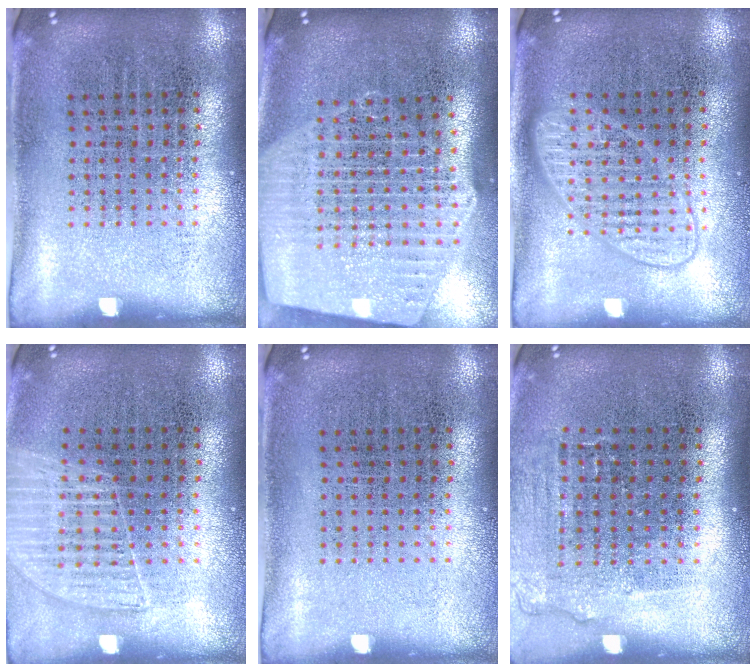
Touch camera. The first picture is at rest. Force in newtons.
{"total": 2.8, "press": 2.3, "slide": 1.5}
{"total": 2.8, "press": 2.7, "slide": 0.4}
{"total": 1.2, "press": 1.2, "slide": 0.2}
{"total": 0.0}
{"total": 1.1, "press": 1.0, "slide": 0.4}